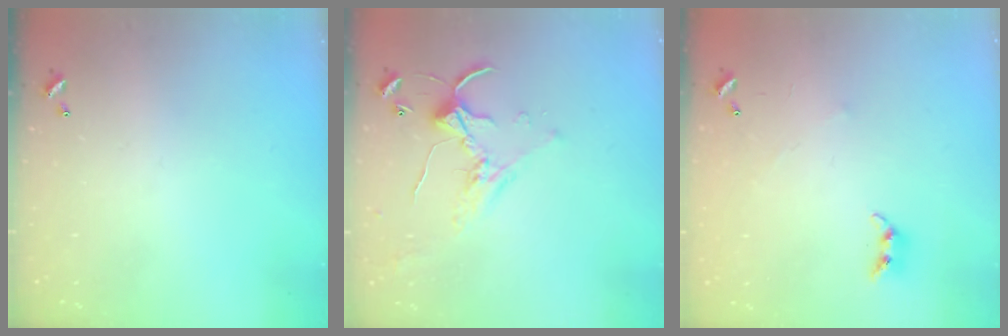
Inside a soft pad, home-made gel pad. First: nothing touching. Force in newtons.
{"total": 1.5, "press": 1.5, "slide": 0.3}
{"total": 5.0, "press": 4.9, "slide": 0.2}